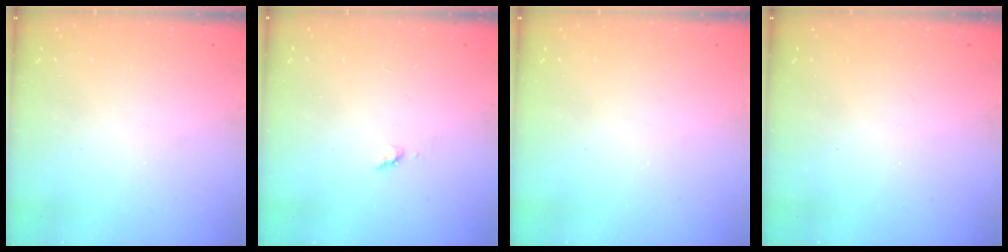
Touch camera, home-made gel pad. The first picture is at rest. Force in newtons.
{"total": 3.5, "press": 3.4, "slide": 0.5}
{"total": 0.0}
{"total": 0.0}